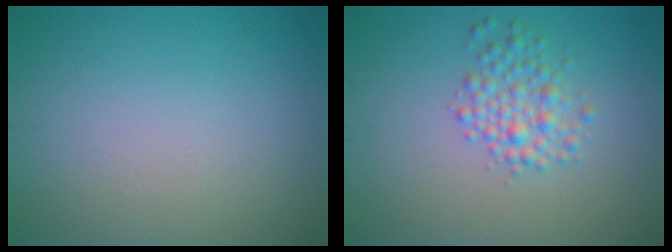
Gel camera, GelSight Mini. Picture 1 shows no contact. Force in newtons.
{"total": 2.7, "press": 2.7, "slide": 0.1}